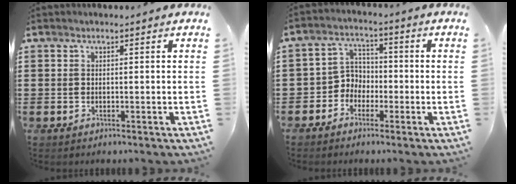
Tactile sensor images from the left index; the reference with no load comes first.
{"total": 4.5, "force": [-2.2, 3.8, 0.9], "torque": [-0.039, 0.009, -0.051]}